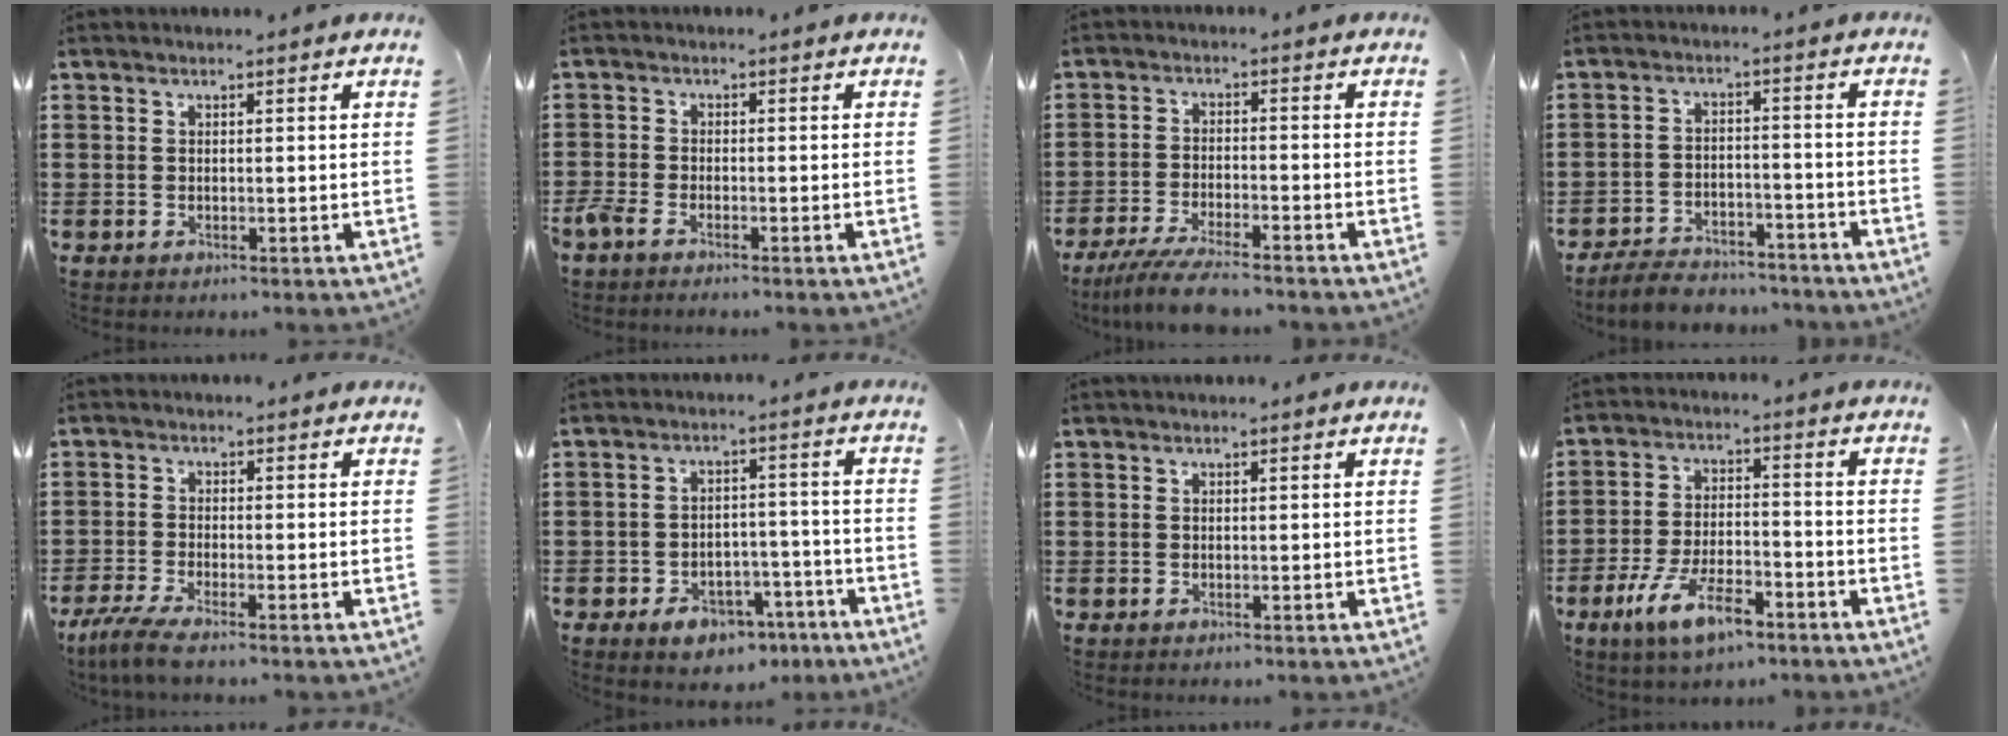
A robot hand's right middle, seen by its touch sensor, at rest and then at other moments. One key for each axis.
{"total": 1.9, "fx": -1.5, "fy": 0.4, "fz": 1.0, "tx": -0.040, "ty": -0.005, "tz": -0.037}
{"total": 6.1, "fx": -5.4, "fy": 0.3, "fz": 2.9, "tx": -0.065, "ty": -0.014, "tz": -0.103}
{"total": 5.1, "fx": -4.9, "fy": 1.0, "fz": 0.8, "tx": -0.017, "ty": 0.009, "tz": -0.100}
{"total": 3.8, "fx": -3.1, "fy": 0.1, "fz": 2.2, "tx": -0.057, "ty": -0.014, "tz": -0.063}
{"total": 5.4, "fx": -4.2, "fy": 2.5, "fz": 2.3, "tx": -0.034, "ty": 0.021, "tz": -0.079}
{"total": 0.0}
{"total": 8.8, "fx": -5.3, "fy": 3.0, "fz": 6.4, "tx": -0.131, "ty": 0.001, "tz": -0.098}